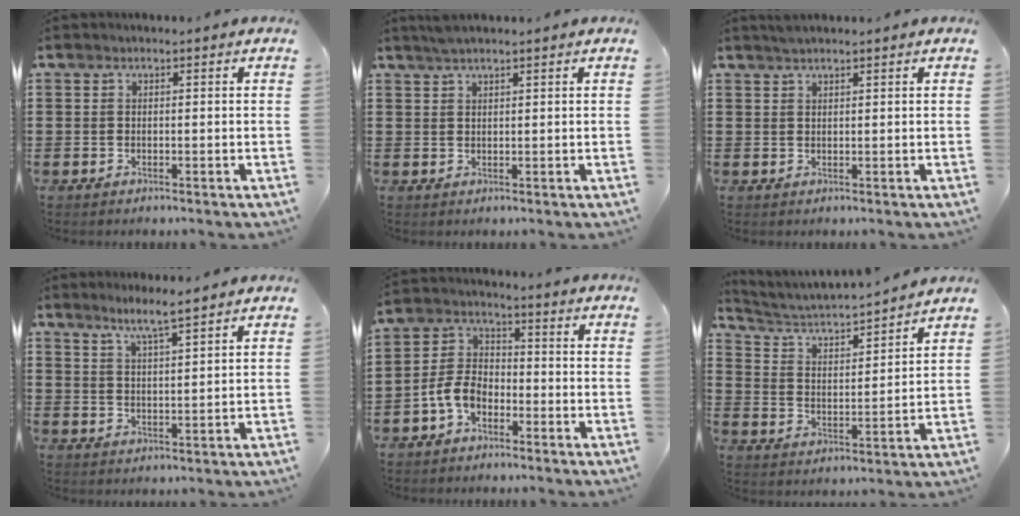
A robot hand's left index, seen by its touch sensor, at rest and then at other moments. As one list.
[{"total": 1.9, "force": [1.7, 0.1, 1.0], "torque": [-0.021, 0.000, 0.031]}, {"total": 1.5, "force": [1.4, 0.1, 0.5], "torque": [-0.012, 0.000, 0.026]}, {"total": 4.4, "force": [3.8, -0.5, 2.1], "torque": [-0.052, -0.010, 0.067]}, {"total": 5.7, "force": [-3.1, 3.4, 3.3], "torque": [-0.088, 0.007, -0.067]}, {"total": 3.7, "force": [3.5, 0.3, 1.2], "torque": [-0.043, -0.031, 0.050]}]